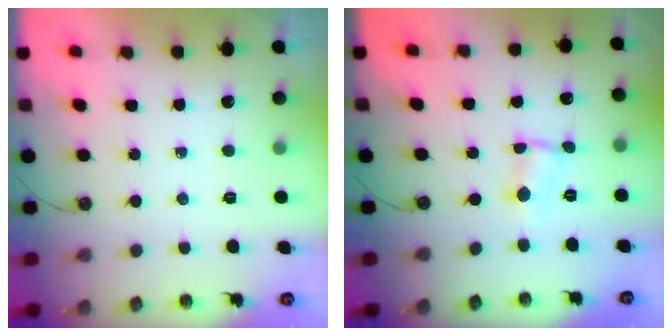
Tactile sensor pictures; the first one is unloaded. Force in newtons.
{"total": 0.7, "press": 0.7, "slide": 0.1}